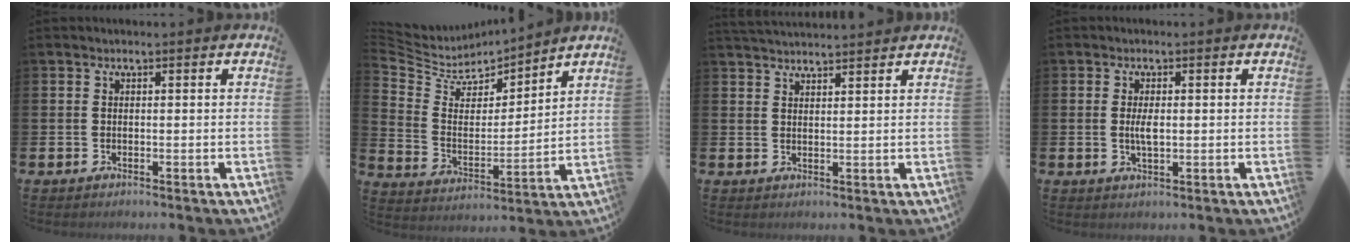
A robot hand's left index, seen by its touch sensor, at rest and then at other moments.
{"total": 5.8, "force": [5.3, 2.1, 0.4], "torque": [-0.052, -0.045, 0.090]}
{"total": 2.9, "force": [2.9, 0.1, 0.3], "torque": [-0.010, -0.013, 0.053]}
{"total": 2.6, "force": [0.0, 1.0, 2.4], "torque": [-0.037, -0.002, -0.004]}